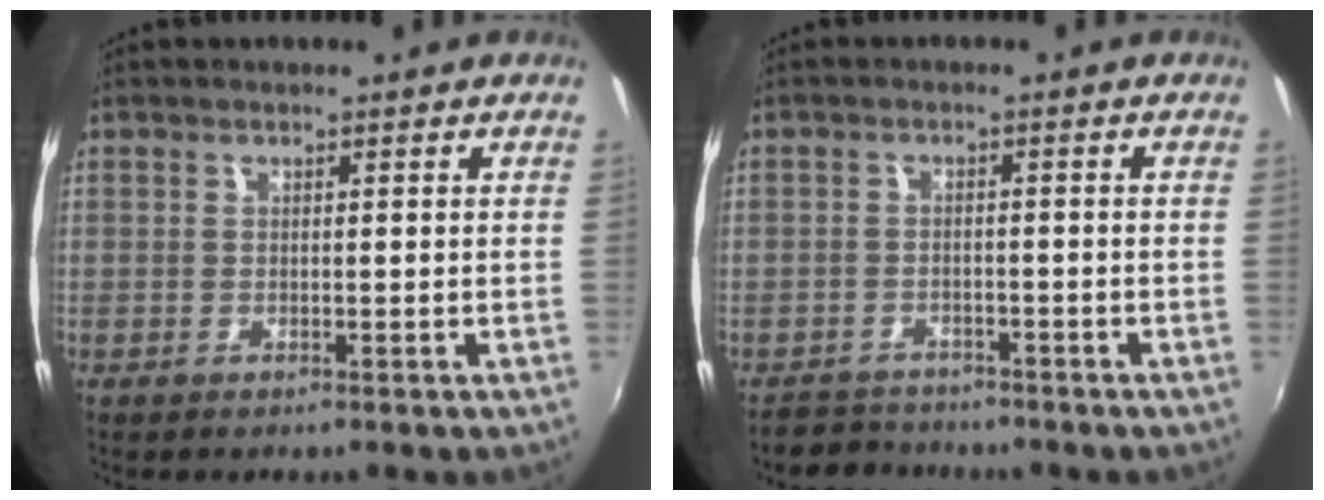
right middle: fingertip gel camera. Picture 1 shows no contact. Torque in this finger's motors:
{"motor_torque": [-0.13, -0.30, -0.39, -0.07]}